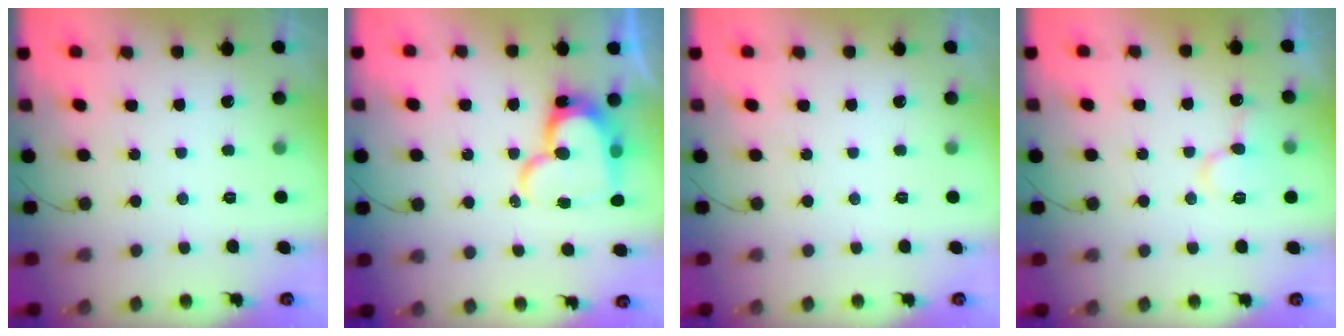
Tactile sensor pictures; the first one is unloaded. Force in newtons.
{"total": 18.0, "press": 17.9, "slide": 1.9}
{"total": 0.0}
{"total": 9.9, "press": 9.8, "slide": 1.2}